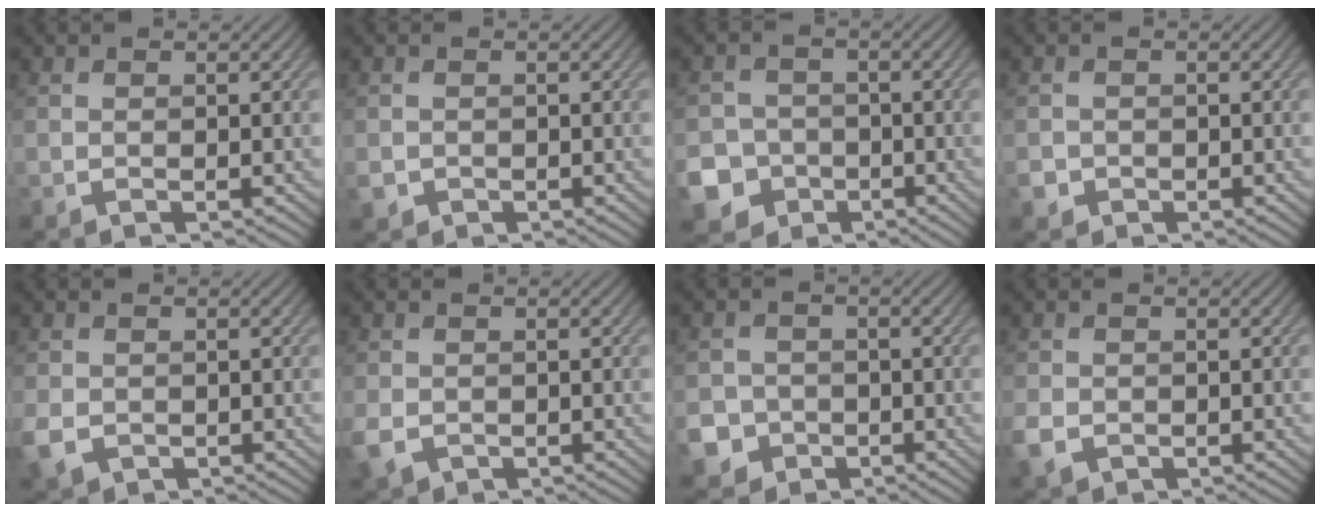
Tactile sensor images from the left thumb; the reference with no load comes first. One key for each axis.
{"total": 1.8, "fx": -0.7, "fy": 1.5, "fz": 0.4, "tx": -0.011, "ty": -0.011, "tz": -0.016}
{"total": 9.1, "fx": -4.2, "fy": 7.8, "fz": 2.1, "tx": -0.064, "ty": -0.034, "tz": -0.094}
{"total": 1.9, "fx": -0.9, "fy": 1.6, "fz": 0.4, "tx": -0.009, "ty": -0.008, "tz": -0.020}
{"total": 3.5, "fx": -0.9, "fy": 2.9, "fz": 1.7, "tx": -0.048, "ty": -0.014, "tz": -0.019}
{"total": 3.2, "fx": -1.0, "fy": 2.5, "fz": 1.7, "tx": -0.045, "ty": -0.014, "tz": -0.021}
{"total": 6.1, "fx": -2.8, "fy": 5.2, "fz": 1.4, "tx": -0.036, "ty": -0.019, "tz": -0.066}
{"total": 3.0, "fx": -1.0, "fy": 2.4, "fz": 1.4, "tx": -0.041, "ty": -0.012, "tz": -0.023}